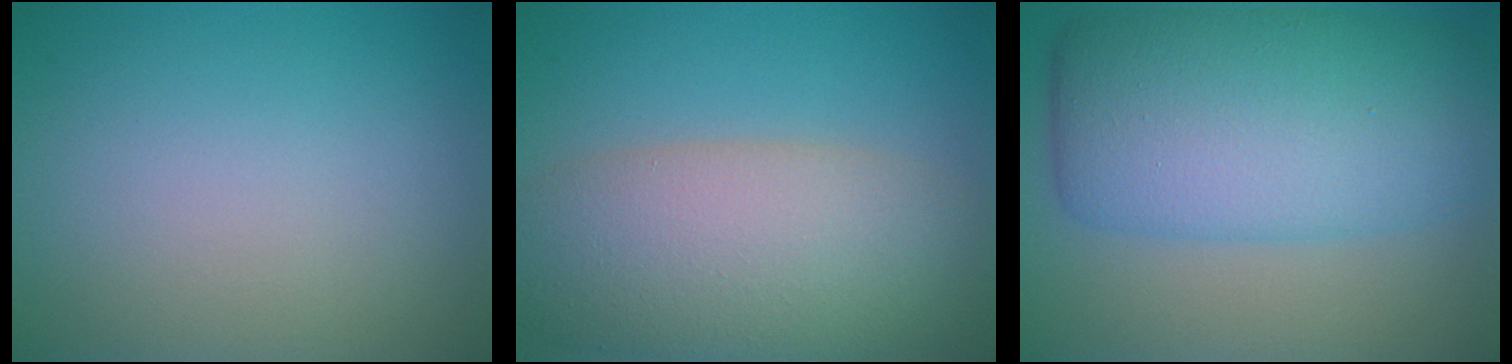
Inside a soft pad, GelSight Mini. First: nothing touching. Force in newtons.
{"total": 8.9, "press": 8.9, "slide": 0.5}
{"total": 10.5, "press": 10.5, "slide": 0.1}